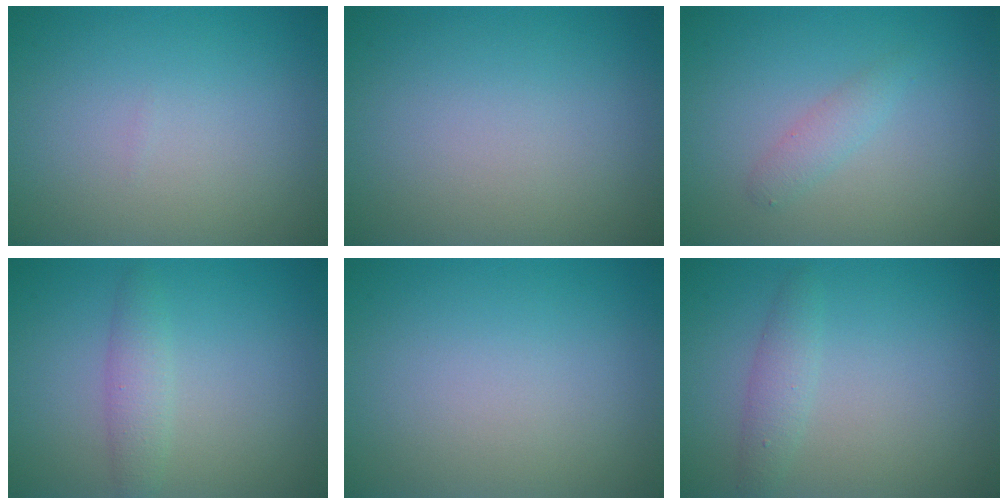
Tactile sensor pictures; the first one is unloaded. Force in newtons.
{"total": 0.0}
{"total": 1.4, "press": 1.4, "slide": 0.0}
{"total": 2.0, "press": 2.0, "slide": 0.1}
{"total": 0.0}
{"total": 1.7, "press": 1.7, "slide": 0.1}